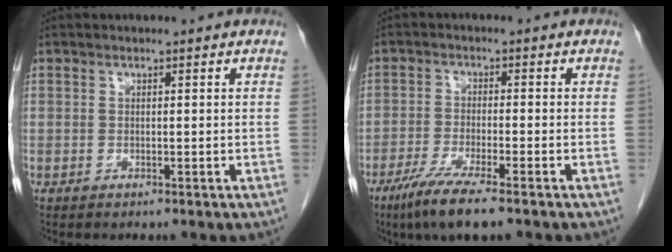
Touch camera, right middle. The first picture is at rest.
{"total": 7.6, "force": [-5.2, 0.3, 5.6], "torque": [-0.104, -0.021, -0.090]}